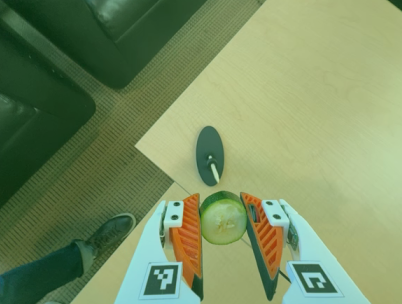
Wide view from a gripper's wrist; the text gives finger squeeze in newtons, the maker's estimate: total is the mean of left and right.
{"total": 11.0, "left": 10.0, "right": 12.0}